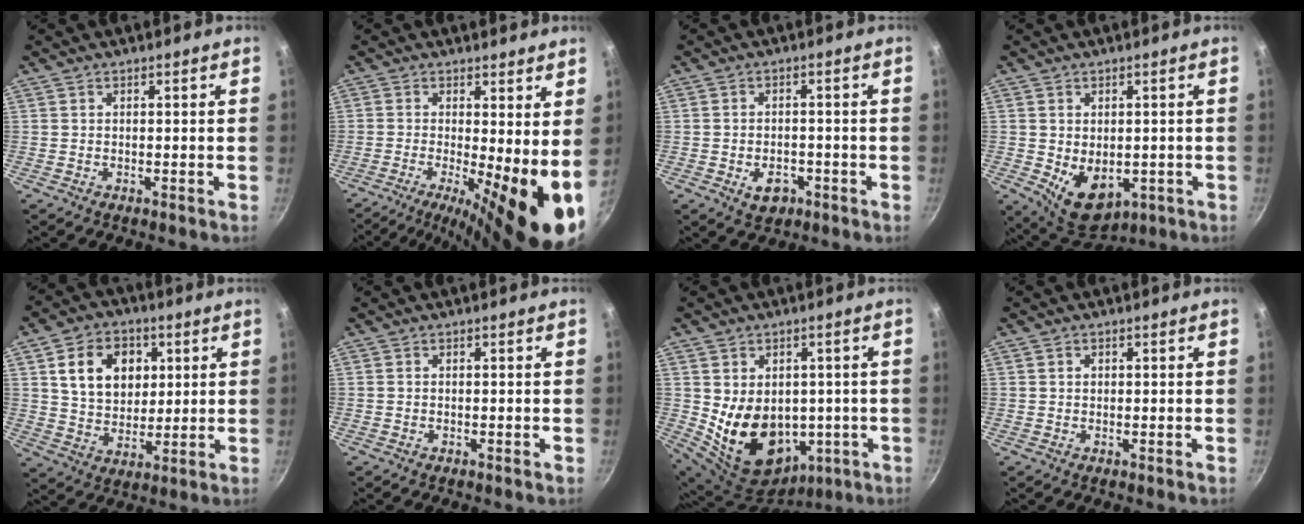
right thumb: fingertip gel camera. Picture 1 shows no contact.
{"total": 12.7, "force": [-1.9, 2.9, 12.2], "torque": [-0.173, -0.016, -0.031]}
{"total": 4.8, "force": [-2.0, 3.4, 2.8], "torque": [-0.030, 0.011, -0.025]}
{"total": 9.1, "force": [-1.3, 6.3, 6.4], "torque": [-0.078, -0.015, 0.003]}
{"total": 14.4, "force": [4.3, 11.0, 8.3], "torque": [-0.111, -0.003, 0.074]}
{"total": 0.0}
{"total": 16.8, "force": [-0.9, 12.9, 10.7], "torque": [-0.163, -0.014, 0.022]}
{"total": 1.0, "force": [0.3, 0.8, 0.4], "torque": [-0.004, 0.005, 0.005]}